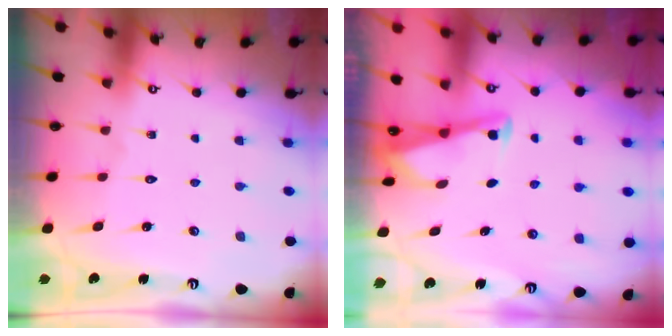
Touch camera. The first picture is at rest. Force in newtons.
{"total": 2.9, "press": 2.8, "slide": 0.4}